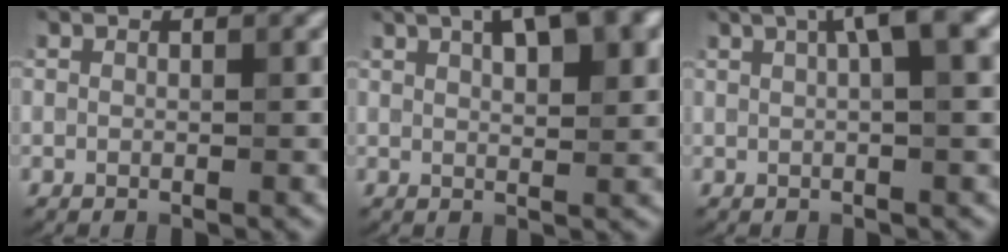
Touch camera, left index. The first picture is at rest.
{"total": 7.1, "force": [3.7, 2.4, 5.6], "torque": [-0.070, 0.024, 0.045]}
{"total": 5.1, "force": [2.0, 1.1, 4.6], "torque": [-0.061, 0.015, 0.026]}